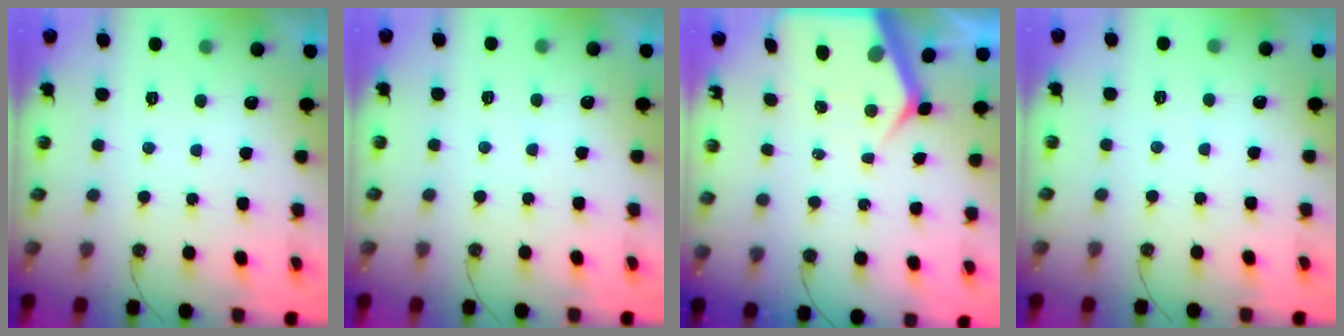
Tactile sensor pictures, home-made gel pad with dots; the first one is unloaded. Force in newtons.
{"total": 2.8, "press": 2.8, "slide": 0.5}
{"total": 7.6, "press": 7.6, "slide": 0.8}
{"total": 2.0, "press": 1.9, "slide": 0.5}